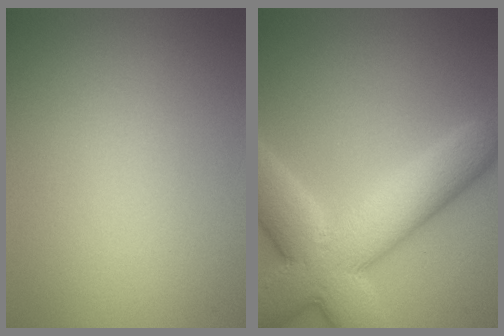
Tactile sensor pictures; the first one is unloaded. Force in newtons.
{"total": 10.8, "press": 10.8, "slide": 0.7}